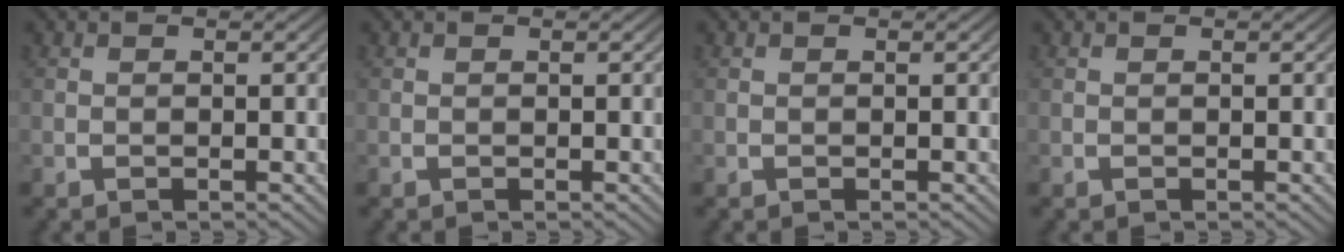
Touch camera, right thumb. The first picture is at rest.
{"total": 0.0}
{"total": 0.0}
{"total": 0.0}